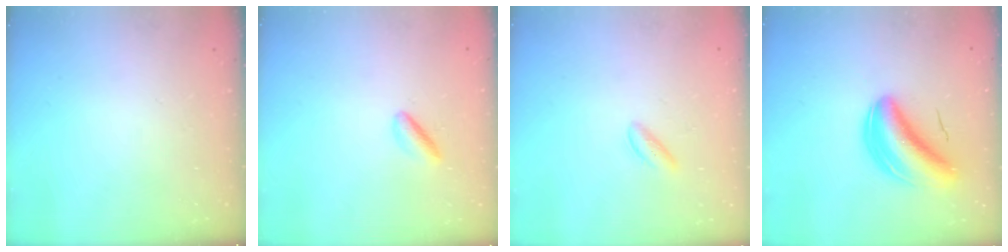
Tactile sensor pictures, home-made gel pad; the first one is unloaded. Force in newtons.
{"total": 2.9, "press": 2.9, "slide": 0.6}
{"total": 2.2, "press": 2.0, "slide": 0.8}
{"total": 7.0, "press": 6.8, "slide": 1.7}